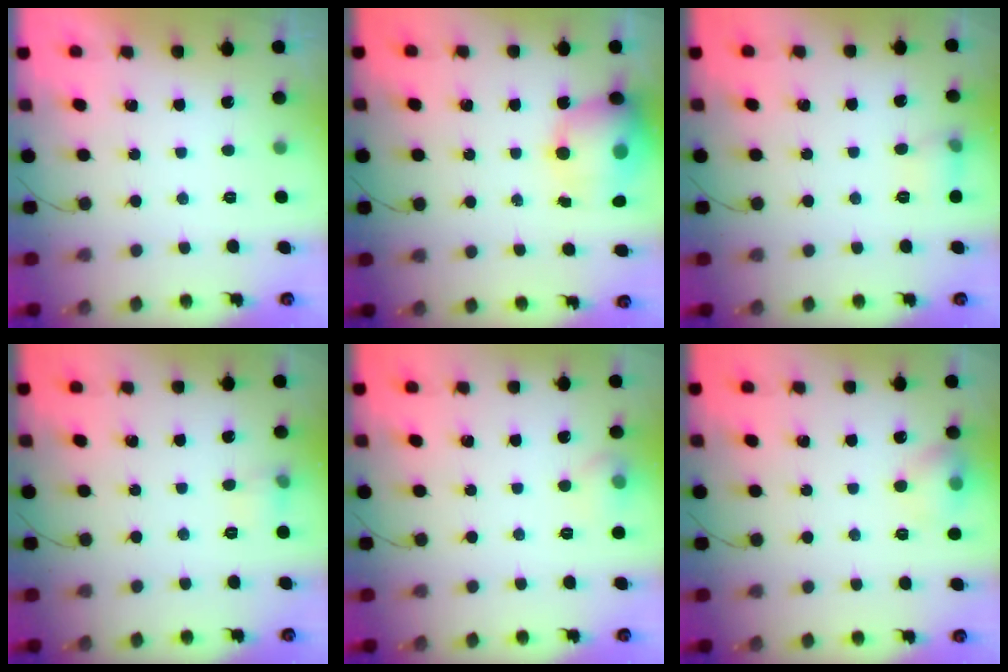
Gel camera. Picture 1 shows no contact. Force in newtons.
{"total": 14.8, "press": 14.5, "slide": 3.3}
{"total": 7.5, "press": 7.3, "slide": 1.8}
{"total": 4.9, "press": 4.8, "slide": 1.1}
{"total": 7.0, "press": 6.8, "slide": 1.9}
{"total": 7.5, "press": 7.5, "slide": 0.9}